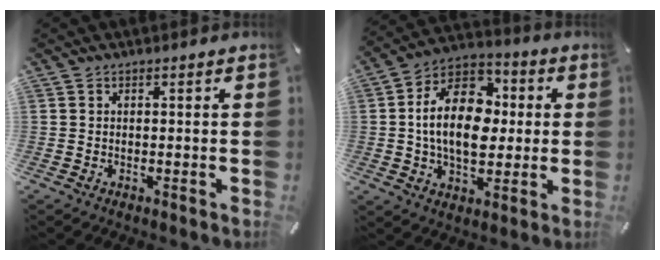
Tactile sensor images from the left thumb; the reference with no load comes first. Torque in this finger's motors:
{"motor_torque": [0.62, 1.06, 0.55, -0.18, 0.64]}